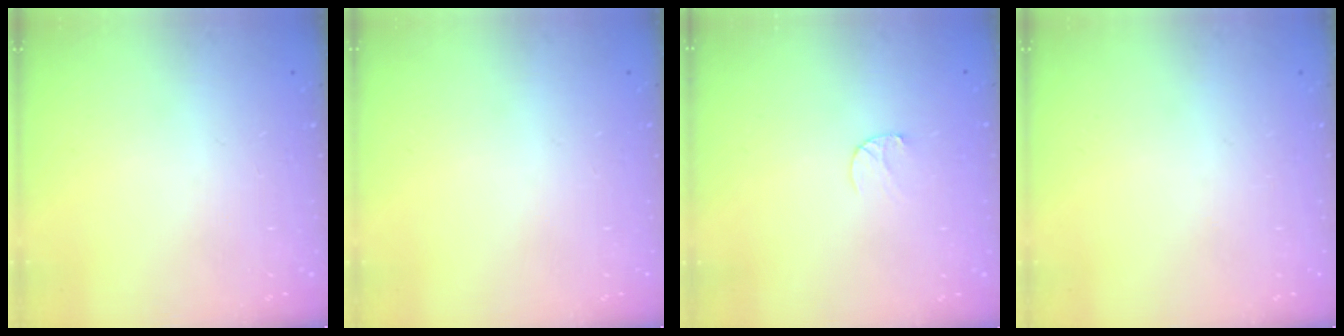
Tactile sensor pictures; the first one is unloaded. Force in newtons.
{"total": 0.0}
{"total": 4.6, "press": 4.5, "slide": 0.5}
{"total": 0.0}